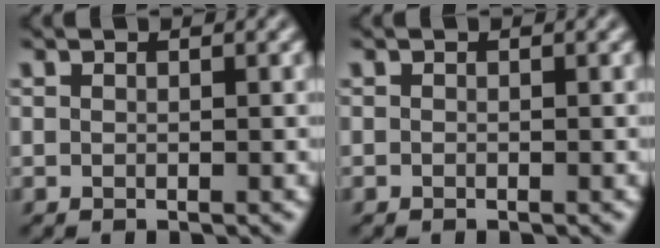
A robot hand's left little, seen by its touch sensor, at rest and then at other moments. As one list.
[{"total": 0.0}]